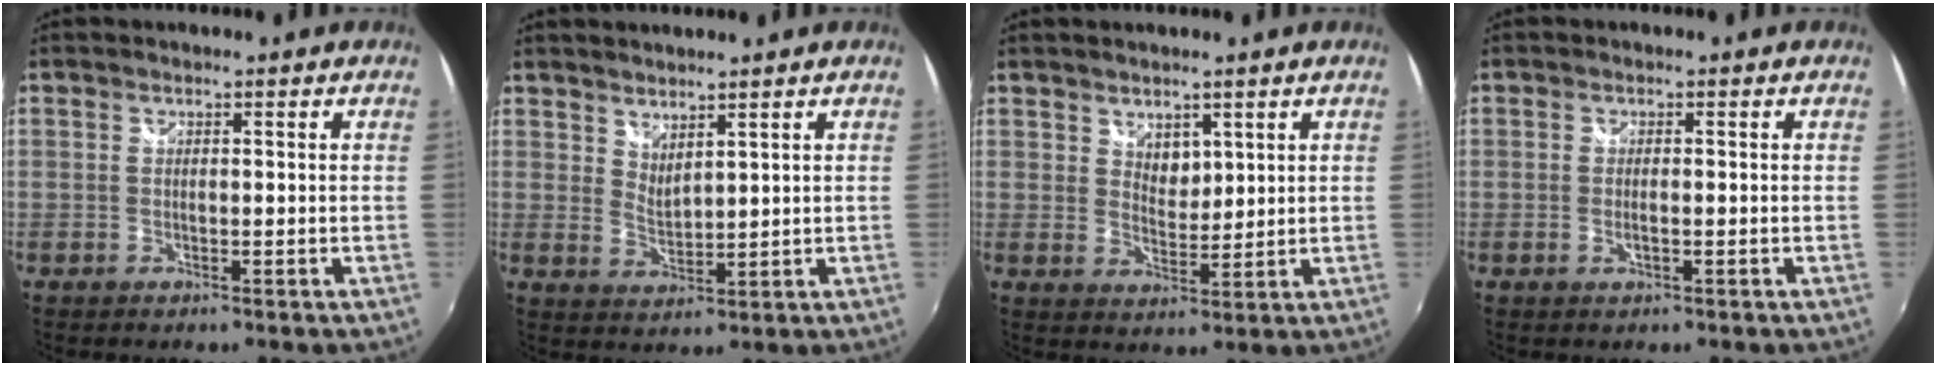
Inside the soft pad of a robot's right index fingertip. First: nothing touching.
{"total": 3.6, "force": [3.2, 0.8, 1.3], "torque": [-0.020, -0.005, 0.059]}
{"total": 3.6, "force": [2.4, 2.2, 1.5], "torque": [-0.015, -0.001, 0.045]}
{"total": 1.6, "force": [-0.4, 0.5, 1.4], "torque": [-0.028, -0.003, -0.007]}